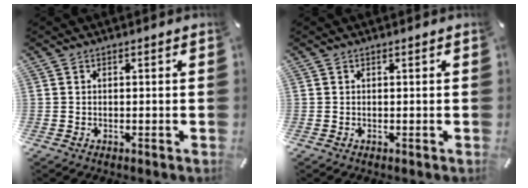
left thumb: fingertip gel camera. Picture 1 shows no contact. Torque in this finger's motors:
{"motor_torque": [0.00, 0.00, -0.04, 0.08, 0.00]}